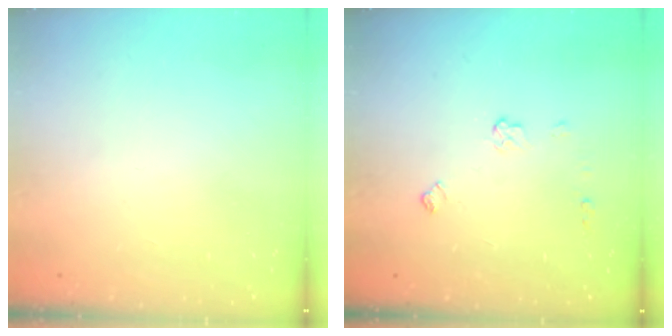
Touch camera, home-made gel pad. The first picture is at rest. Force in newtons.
{"total": 4.6, "press": 4.6, "slide": 0.7}